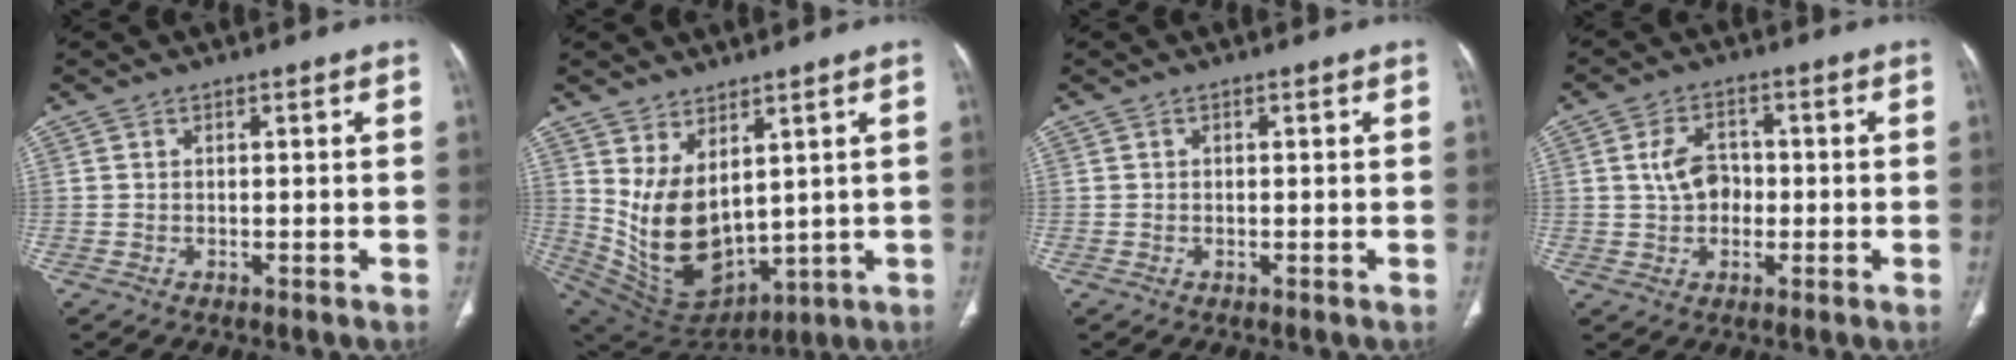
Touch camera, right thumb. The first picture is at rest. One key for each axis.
{"total": 13.7, "fx": 3.7, "fy": 7.8, "fz": 10.6, "tx": -0.174, "ty": -0.035, "tz": 0.109}
{"total": 0.0}
{"total": 6.2, "fx": 0.1, "fy": 4.6, "fz": 4.2, "tx": -0.061, "ty": 0.011, "tz": -0.001}